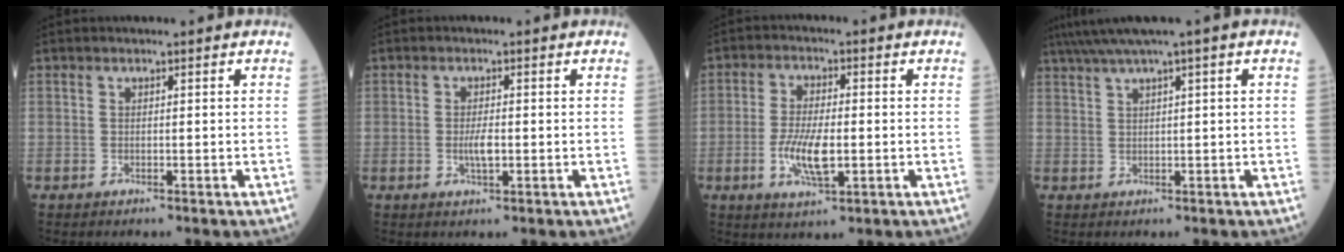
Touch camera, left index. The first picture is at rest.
{"total": 2.2, "force": [-0.3, 0.6, 2.1], "torque": [-0.044, -0.001, -0.006]}
{"total": 6.7, "force": [-1.5, 2.0, 6.3], "torque": [-0.130, -0.008, -0.028]}
{"total": 5.5, "force": [3.6, -1.0, 4.0], "torque": [-0.078, 0.024, 0.069]}